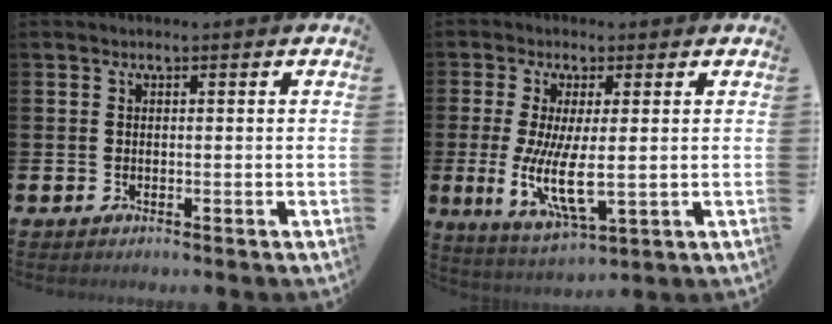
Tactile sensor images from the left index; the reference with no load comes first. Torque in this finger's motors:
{"motor_torque": [2.14, 0.00, 1.05, 0.21]}